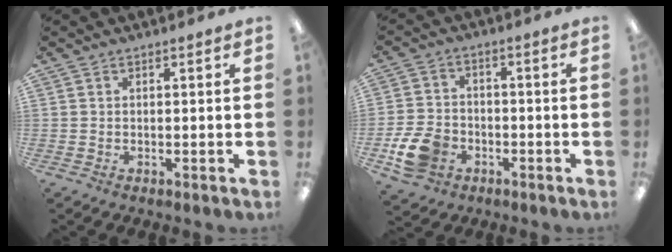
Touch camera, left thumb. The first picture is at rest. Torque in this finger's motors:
{"motor_torque": [-0.29, 0.45, -0.03, 0.05, 0.05]}